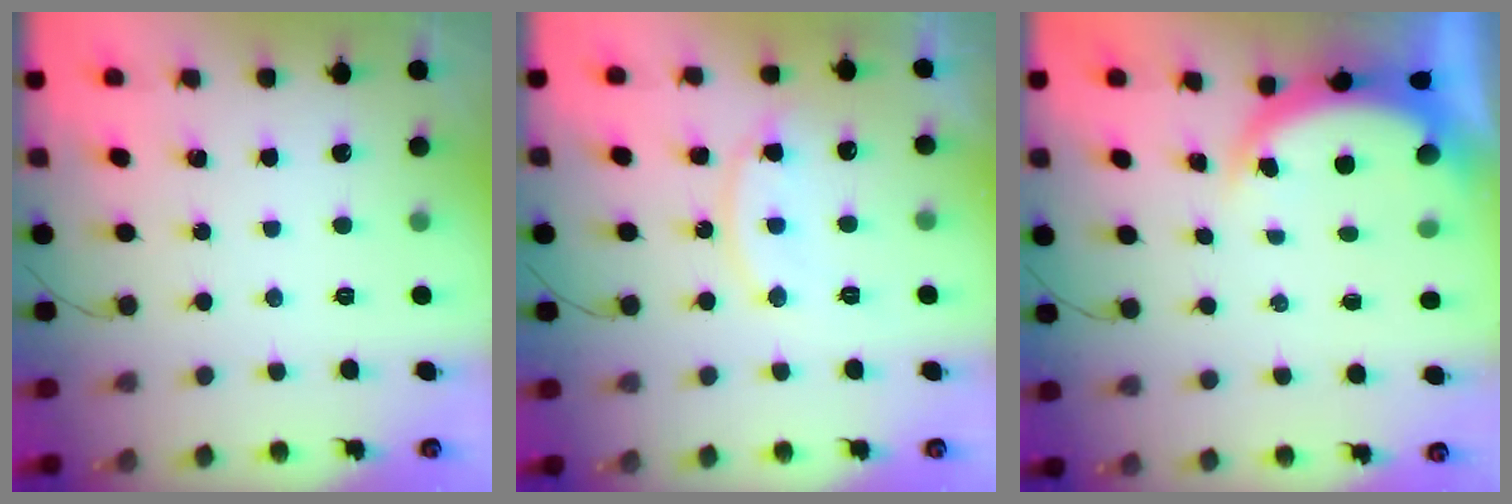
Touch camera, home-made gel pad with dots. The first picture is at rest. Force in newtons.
{"total": 12.6, "press": 12.5, "slide": 0.9}
{"total": 4.6, "press": 4.6, "slide": 0.1}